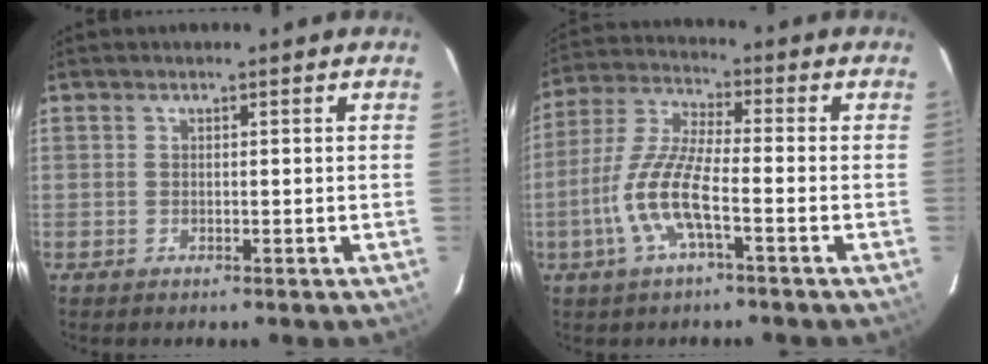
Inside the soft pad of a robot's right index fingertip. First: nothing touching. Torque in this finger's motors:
{"motor_torque": [1.20, -0.76, 0.82, 0.21]}